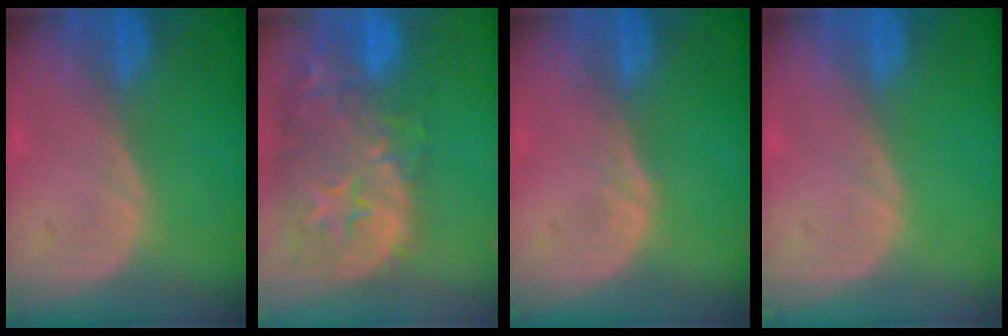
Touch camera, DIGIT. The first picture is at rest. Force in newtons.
{"total": 15.1, "press": 12.1, "slide": 9.0}
{"total": 1.0, "press": 1.0, "slide": 0.1}
{"total": 0.0}